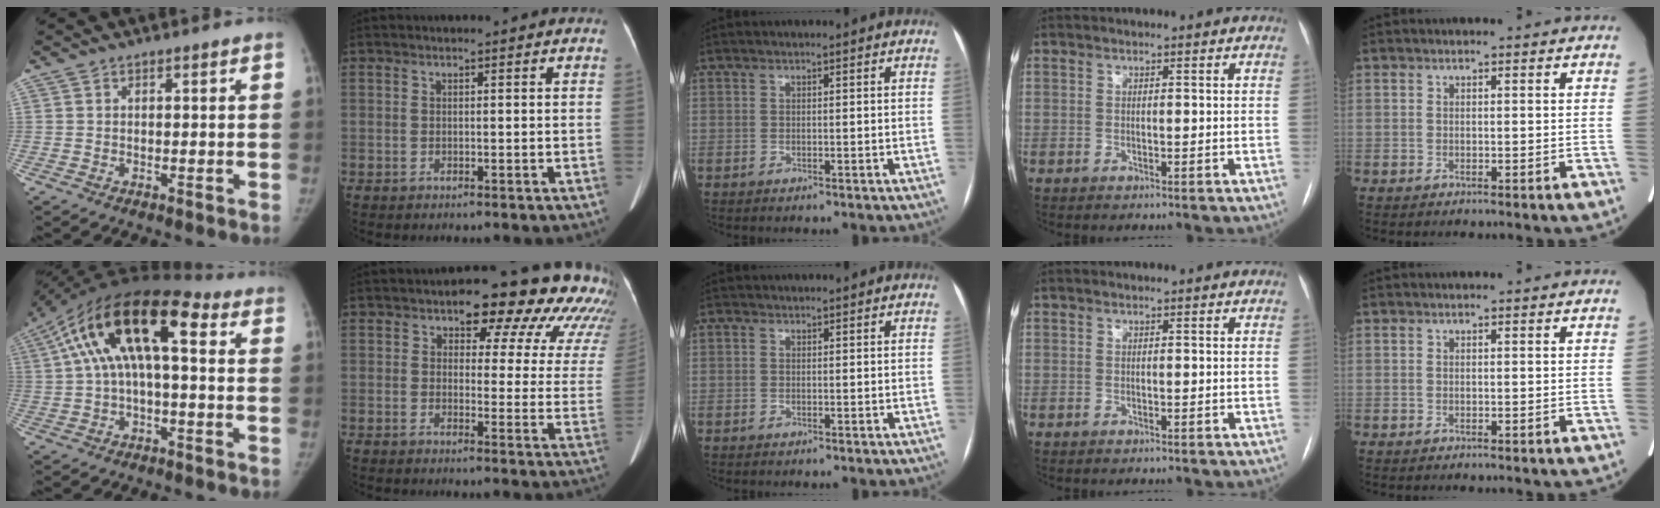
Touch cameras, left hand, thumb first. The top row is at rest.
{"thumb": {"total": 18.2, "force": [3.8, 8.1, 15.9], "torque": [-0.280, 0.054, 0.048]}, "index": {"total": 16.6, "force": [14.1, 5.5, 7.0], "torque": [-0.048, -0.026, 0.132]}}